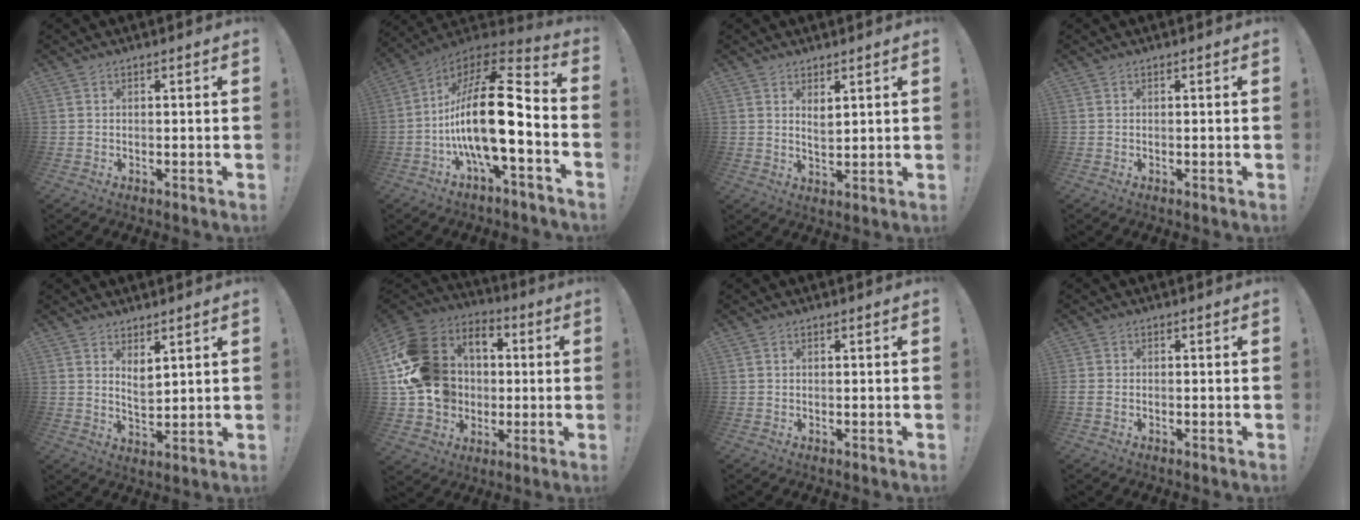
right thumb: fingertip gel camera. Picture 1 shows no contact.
{"total": 23.0, "force": [-4.3, 6.7, 21.5], "torque": [-0.400, 0.010, -0.077]}
{"total": 3.7, "force": [2.4, 1.7, 2.2], "torque": [-0.027, -0.015, 0.041]}
{"total": 0.0}
{"total": 4.9, "force": [3.6, 2.2, 2.4], "torque": [-0.039, -0.024, 0.065]}
{"total": 20.5, "force": [1.6, 17.7, 10.2], "torque": [-0.193, 0.002, 0.061]}
{"total": 0.0}
{"total": 1.5, "force": [-0.6, 1.0, 0.8], "torque": [-0.021, 0.007, -0.009]}